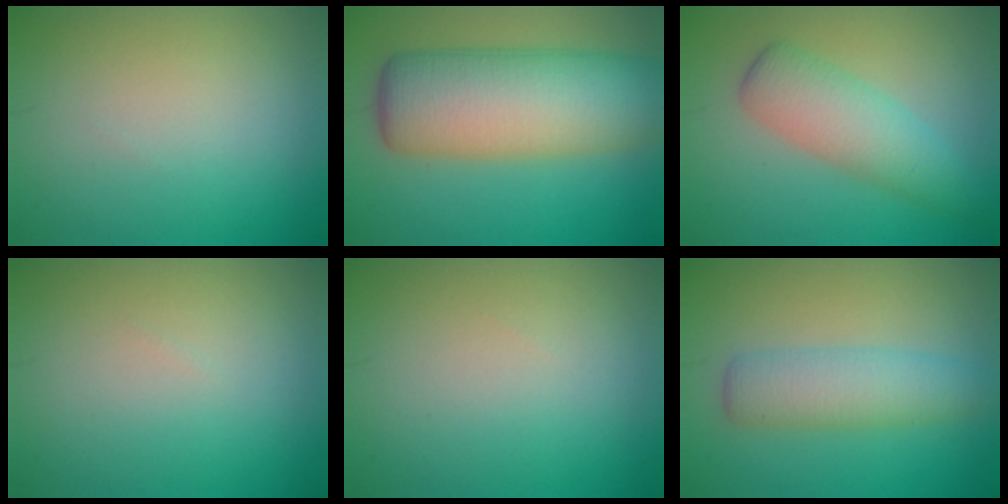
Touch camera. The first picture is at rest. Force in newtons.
{"total": 12.0, "press": 12.0, "slide": 0.3}
{"total": 5.0, "press": 5.0, "slide": 0.3}
{"total": 0.0}
{"total": 0.0}
{"total": 4.4, "press": 4.4, "slide": 0.1}